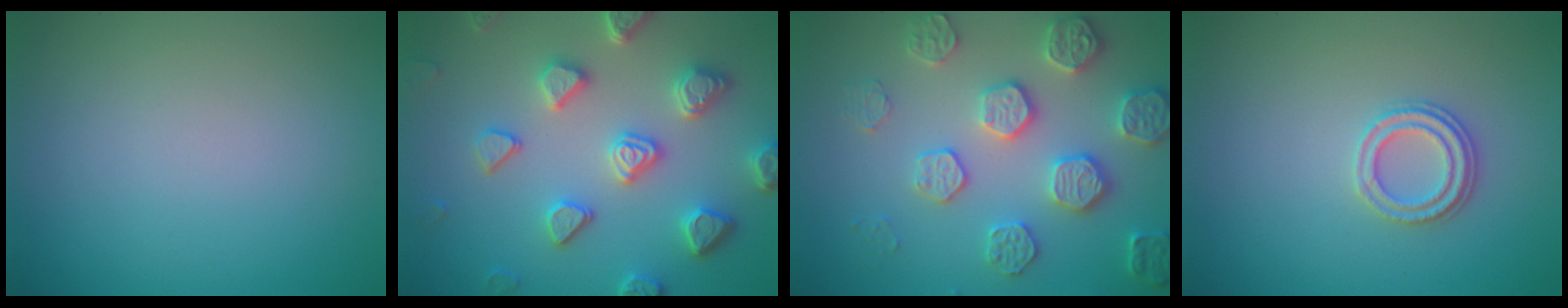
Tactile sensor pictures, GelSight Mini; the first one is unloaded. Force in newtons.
{"total": 5.4, "press": 4.9, "slide": 2.3}
{"total": 4.9, "press": 4.9, "slide": 0.4}
{"total": 2.3, "press": 2.2, "slide": 0.8}